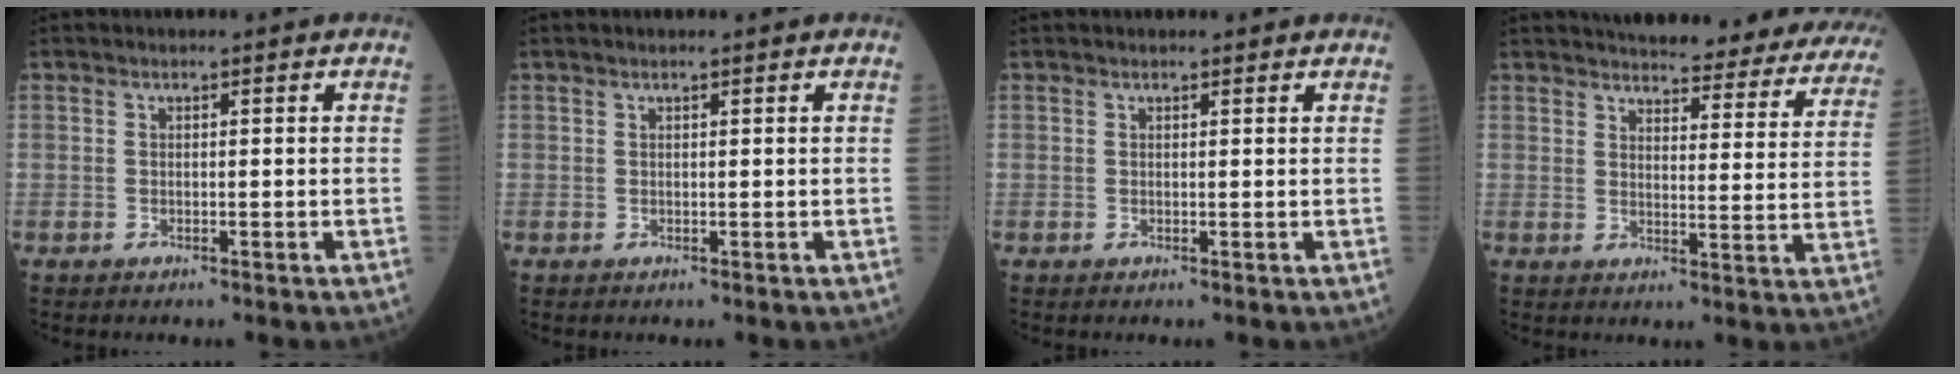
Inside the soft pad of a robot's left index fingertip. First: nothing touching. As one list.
[{"total": 0.8, "force": [0.6, 0.0, 0.5], "torque": [-0.010, 0.008, 0.011]}, {"total": 1.7, "force": [1.6, 0.4, 0.5], "torque": [-0.011, 0.008, 0.015]}, {"total": 26.8, "force": [24.8, 5.3, 8.8], "torque": [-0.109, -0.074, 0.273]}]